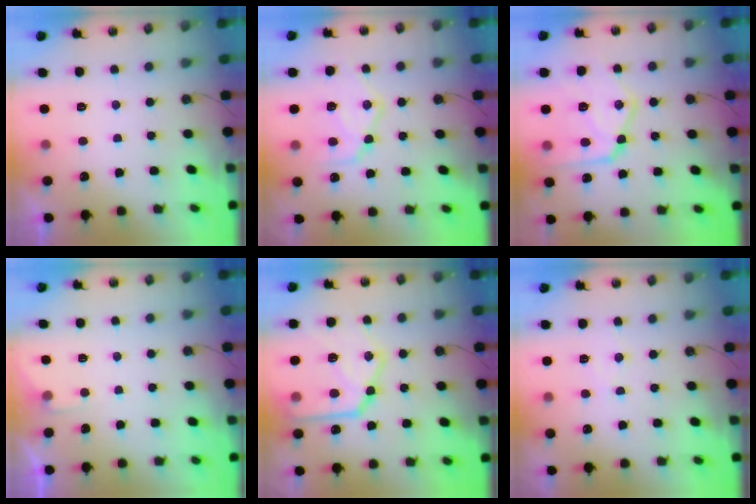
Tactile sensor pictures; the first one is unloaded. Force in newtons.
{"total": 15.3, "press": 15.2, "slide": 0.9}
{"total": 20.3, "press": 20.2, "slide": 2.0}
{"total": 3.3, "press": 3.2, "slide": 0.5}
{"total": 21.7, "press": 21.6, "slide": 2.4}
{"total": 5.6, "press": 5.6, "slide": 0.3}